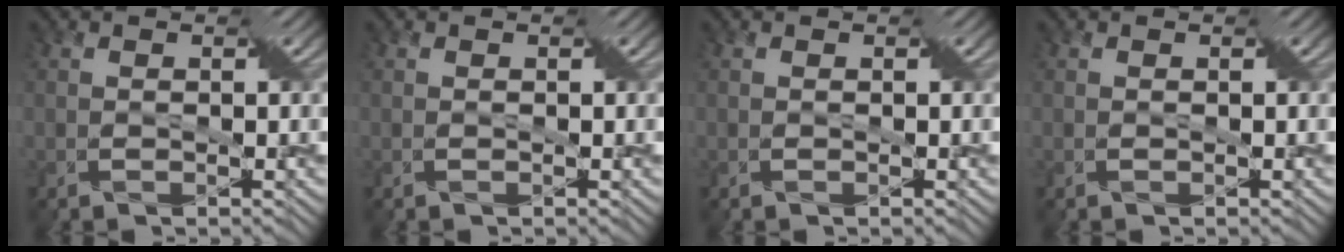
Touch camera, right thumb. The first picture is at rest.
{"total": 0.0}
{"total": 0.0}
{"total": 0.0}